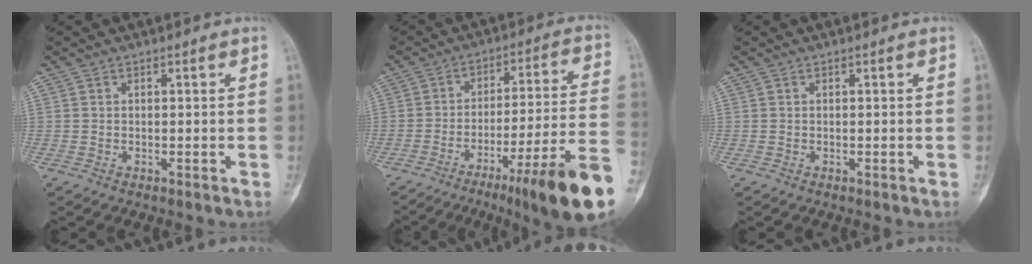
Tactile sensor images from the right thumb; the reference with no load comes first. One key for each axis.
{"total": 20.6, "fx": -11.3, "fy": 1.3, "fz": 17.1, "tx": -0.203, "ty": 0.050, "tz": -0.171}
{"total": 0.0}